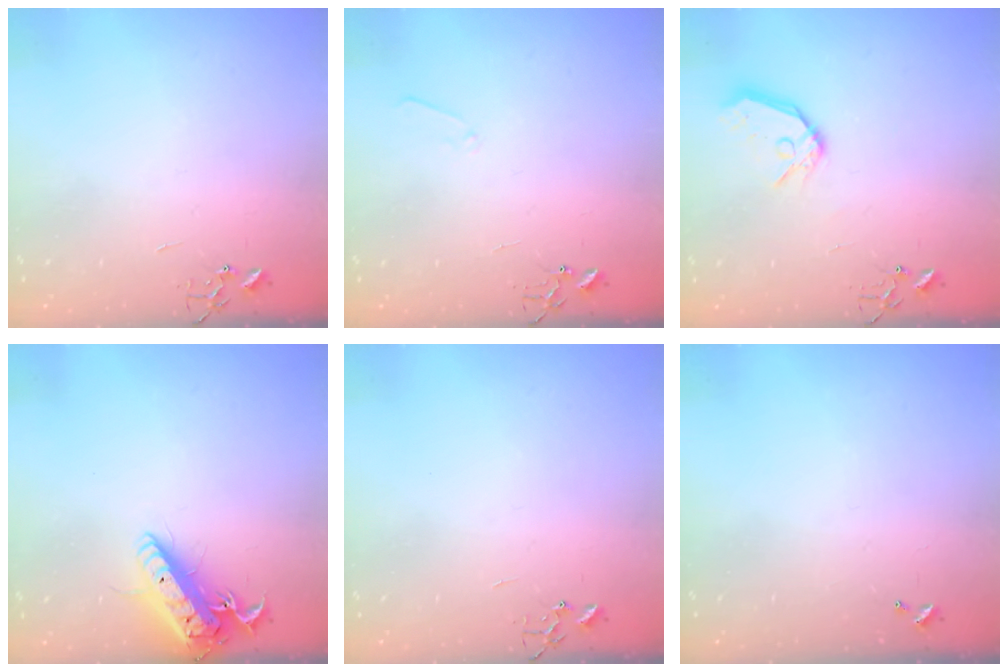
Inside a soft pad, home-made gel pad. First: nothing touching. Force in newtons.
{"total": 4.8, "press": 4.7, "slide": 0.7}
{"total": 11.3, "press": 11.2, "slide": 1.5}
{"total": 16.4, "press": 16.1, "slide": 3.0}
{"total": 0.0}
{"total": 0.0}